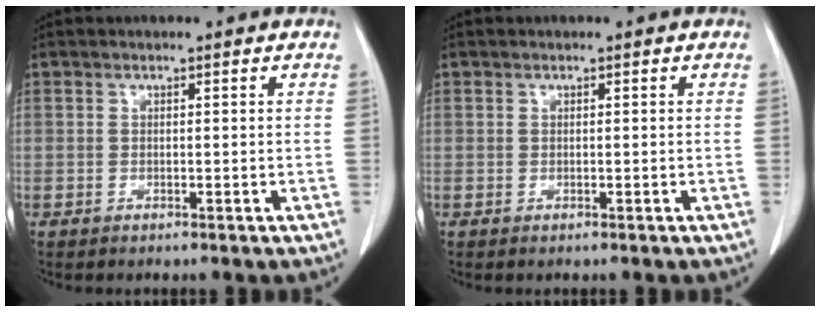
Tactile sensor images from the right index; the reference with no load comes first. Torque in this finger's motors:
{"motor_torque": [0.07, -0.03, 0.00, 0.02]}